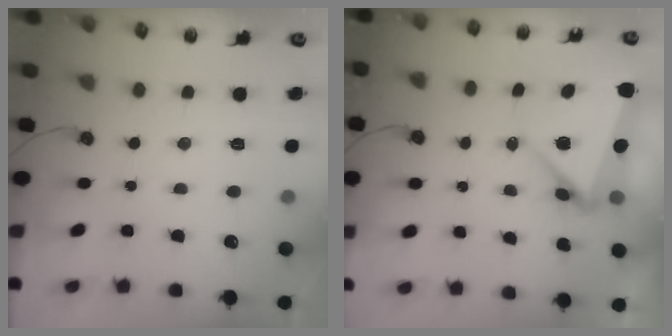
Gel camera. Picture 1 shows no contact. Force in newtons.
{"total": 6.2, "press": 5.9, "slide": 1.9}